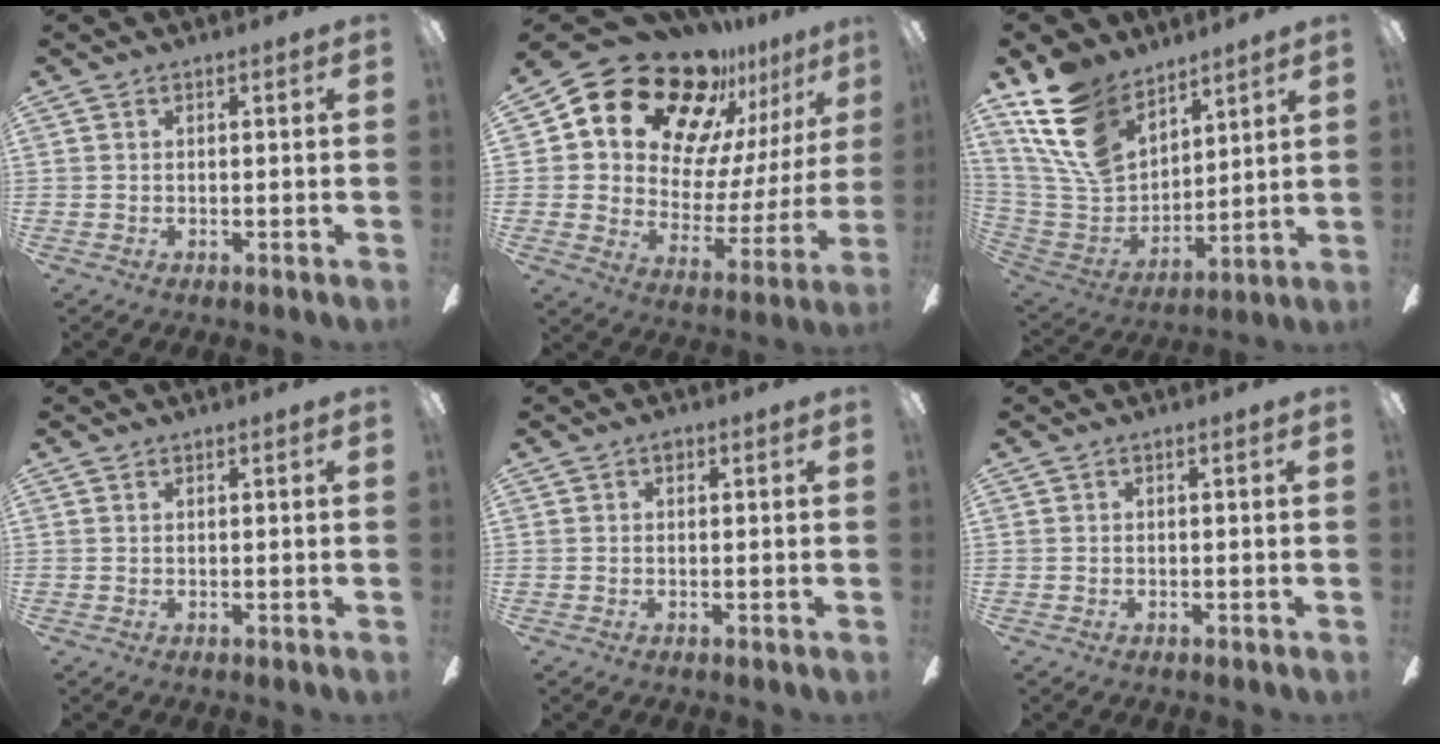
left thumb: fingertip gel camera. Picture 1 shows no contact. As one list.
[{"total": 20.4, "force": [15.9, 10.2, 7.7], "torque": [-0.145, -0.113, 0.290]}, {"total": 18.6, "force": [11.8, 10.8, 9.5], "torque": [-0.228, -0.056, 0.225]}, {"total": 0.6, "force": [0.5, 0.3, 0.2], "torque": [-0.005, 0.002, 0.009]}, {"total": 1.0, "force": [0.5, 0.7, 0.6], "torque": [-0.004, -0.001, 0.007]}, {"total": 0.0}]